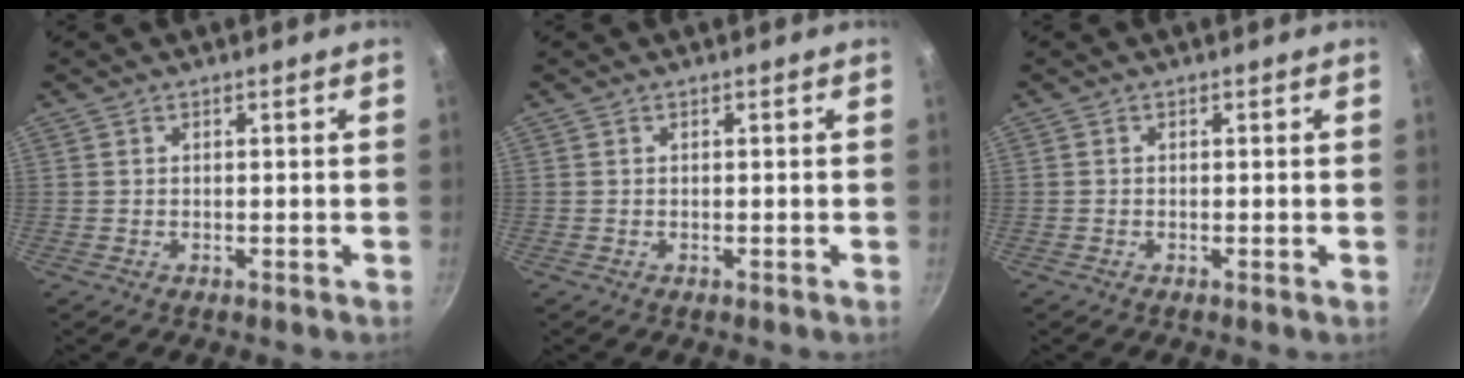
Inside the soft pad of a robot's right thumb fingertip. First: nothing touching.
{"total": 0.0}
{"total": 0.0}